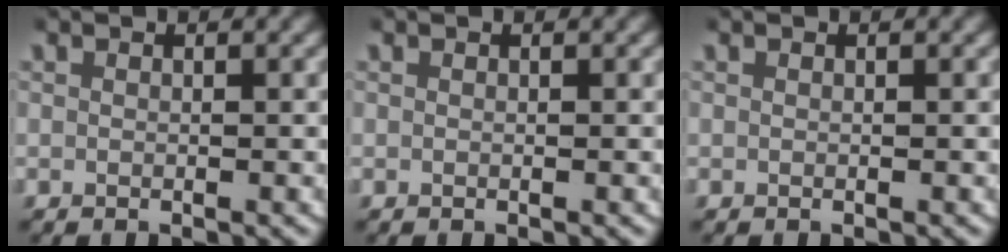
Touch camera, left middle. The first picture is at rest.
{"total": 0.0}
{"total": 0.0}